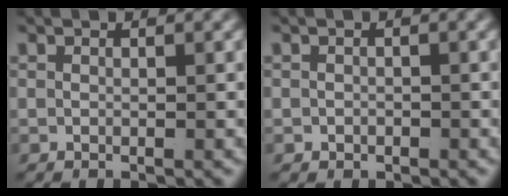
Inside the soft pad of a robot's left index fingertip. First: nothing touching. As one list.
[{"total": 0.8, "force": [-0.6, 0.5, 0.1], "torque": [-0.005, -0.013, -0.001]}]